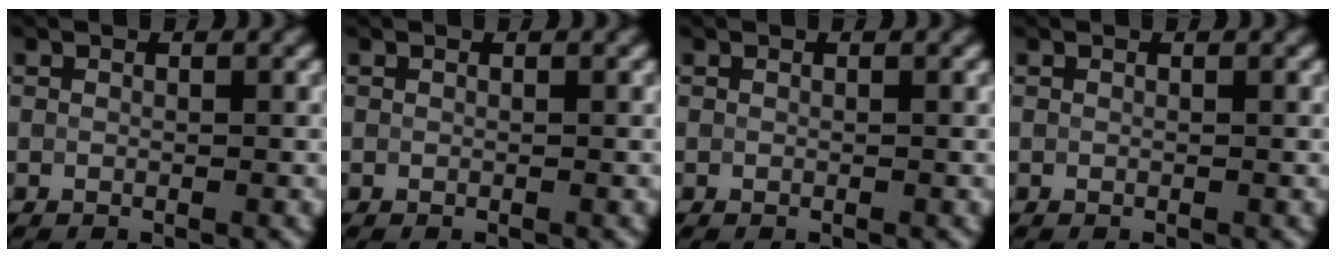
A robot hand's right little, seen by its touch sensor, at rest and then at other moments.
{"total": 0.0}
{"total": 0.0}
{"total": 0.0}